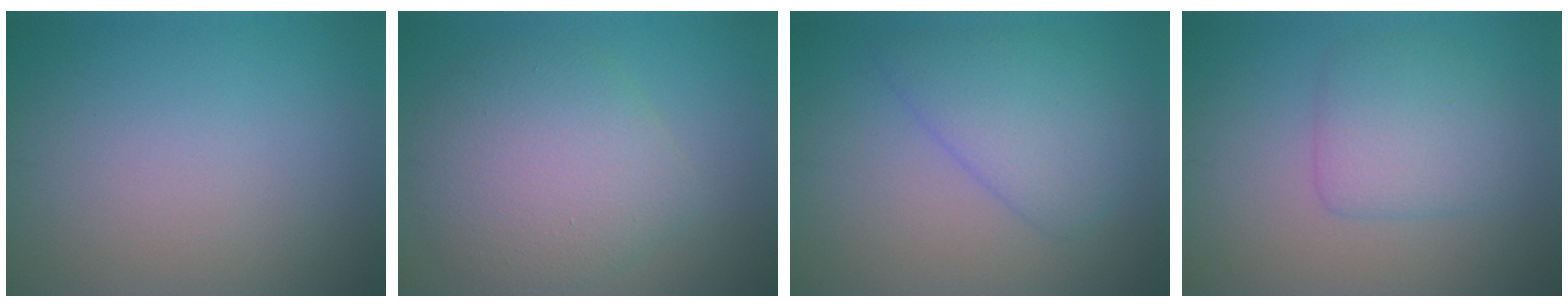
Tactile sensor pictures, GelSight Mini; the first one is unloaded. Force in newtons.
{"total": 5.9, "press": 5.9, "slide": 0.2}
{"total": 4.0, "press": 4.0, "slide": 0.2}
{"total": 3.5, "press": 3.5, "slide": 0.1}